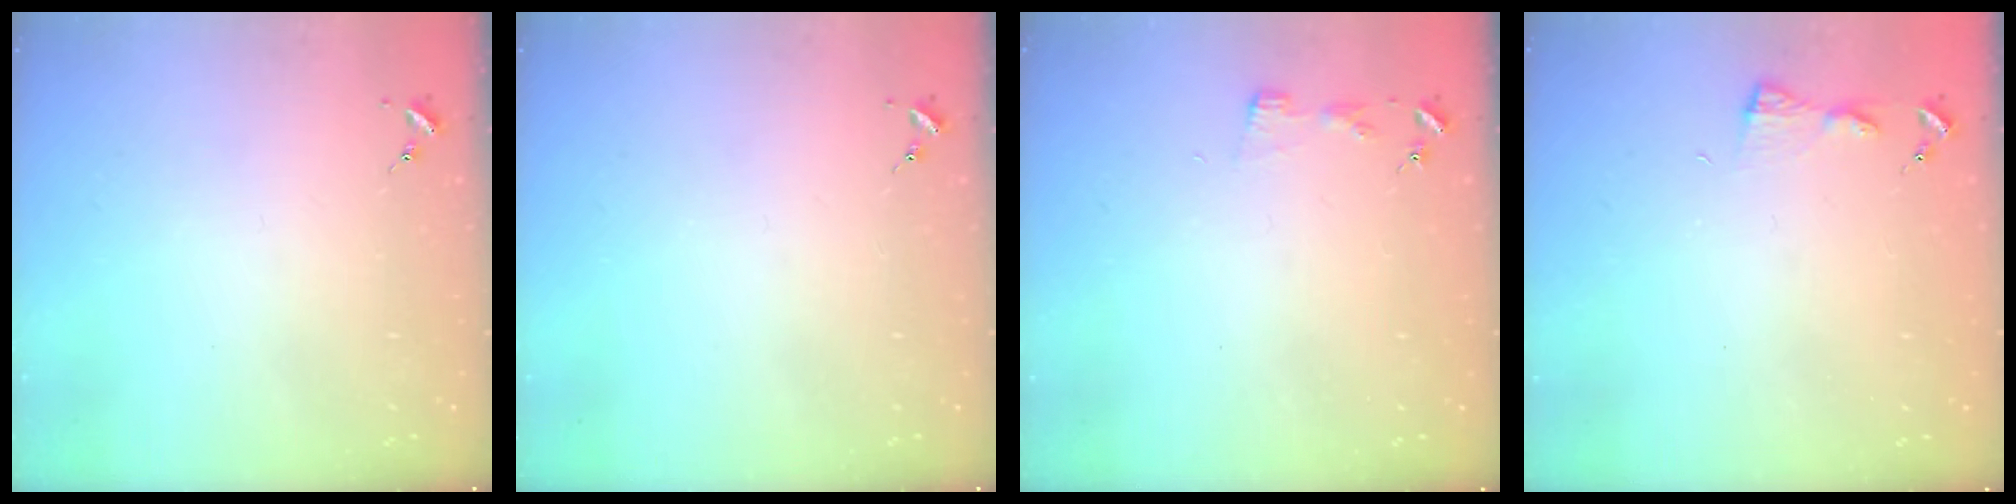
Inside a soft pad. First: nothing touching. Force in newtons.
{"total": 0.0}
{"total": 2.9, "press": 2.9, "slide": 0.3}
{"total": 4.2, "press": 4.2, "slide": 0.5}